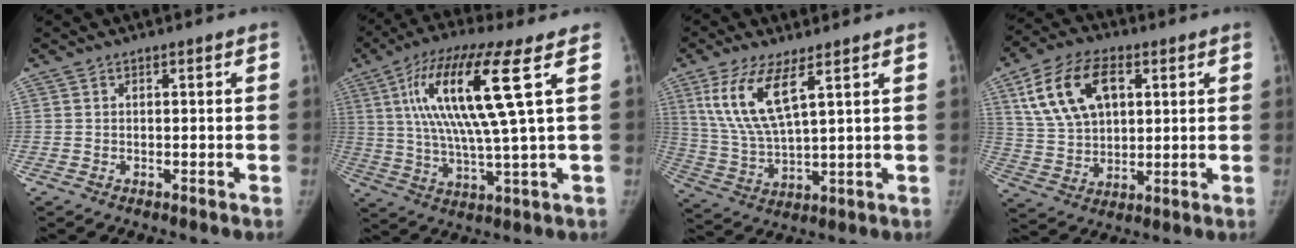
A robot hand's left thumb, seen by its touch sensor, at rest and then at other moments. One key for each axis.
{"total": 16.9, "fx": 5.1, "fy": 1.8, "fz": 16.0, "tx": -0.330, "ty": -0.007, "tz": 0.087}
{"total": 11.5, "fx": 5.5, "fy": 3.4, "fz": 9.6, "tx": -0.204, "ty": -0.027, "tz": 0.117}
{"total": 15.3, "fx": 5.8, "fy": 9.4, "fz": 10.6, "tx": -0.177, "ty": -0.006, "tz": 0.114}